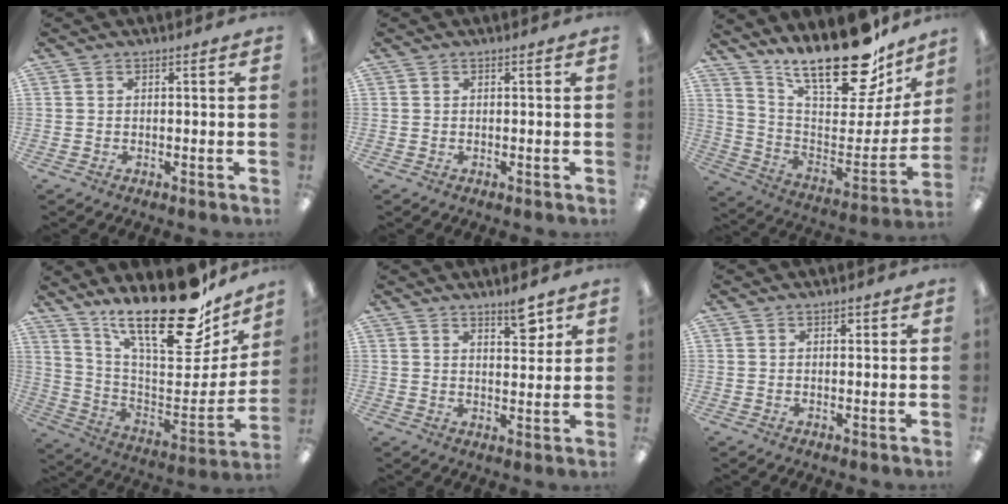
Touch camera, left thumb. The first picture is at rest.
{"total": 0.0}
{"total": 24.7, "force": [19.9, 7.7, 12.3], "torque": [-0.170, -0.150, 0.337]}
{"total": 26.2, "force": [19.4, 8.3, 15.5], "torque": [-0.213, -0.146, 0.324]}
{"total": 6.1, "force": [4.6, 2.1, 3.5], "torque": [-0.031, -0.033, 0.073]}
{"total": 1.1, "force": [0.7, 0.6, 0.6], "torque": [-0.004, -0.001, 0.011]}